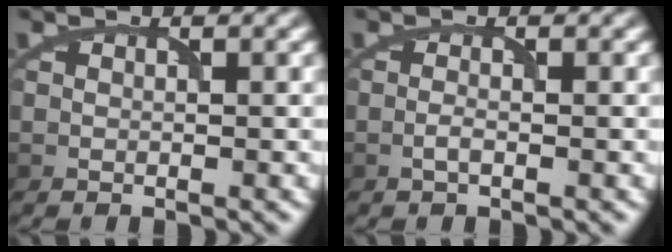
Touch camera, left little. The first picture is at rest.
{"total": 0.9, "force": [-0.4, 0.2, 0.7], "torque": [-0.018, 0.000, -0.009]}